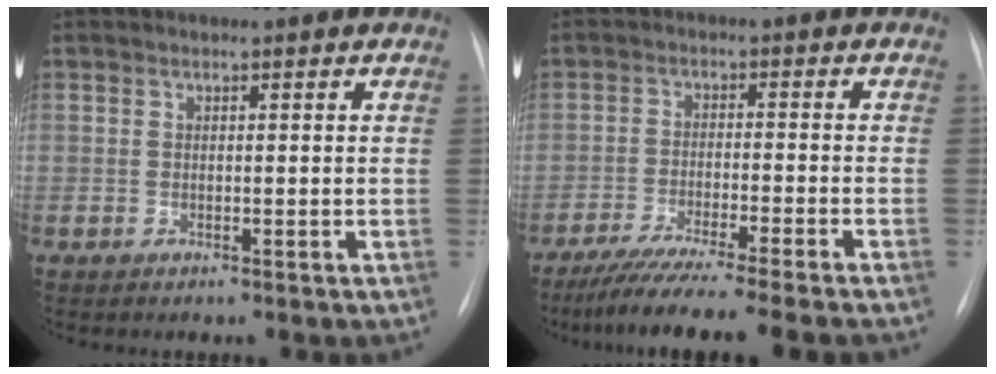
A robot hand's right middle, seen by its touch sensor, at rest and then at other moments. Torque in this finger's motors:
{"motor_torque": [1.08, -1.05, 0.21, 0.06]}